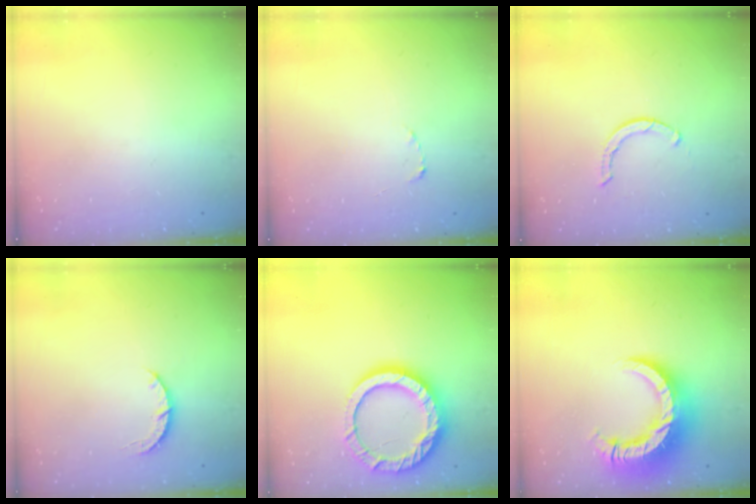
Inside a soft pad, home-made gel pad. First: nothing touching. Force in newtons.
{"total": 1.8, "press": 1.7, "slide": 0.3}
{"total": 1.7, "press": 1.6, "slide": 0.3}
{"total": 3.7, "press": 3.7, "slide": 0.4}
{"total": 17.0, "press": 16.9, "slide": 1.3}
{"total": 15.7, "press": 15.6, "slide": 1.7}